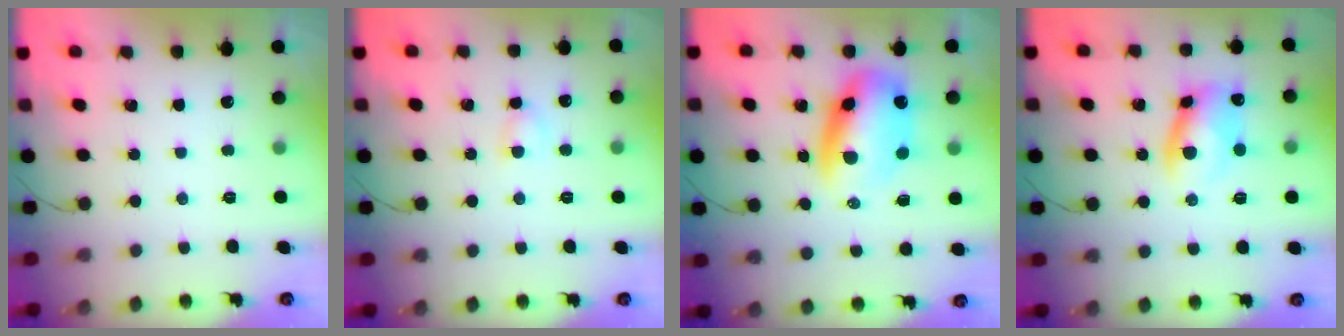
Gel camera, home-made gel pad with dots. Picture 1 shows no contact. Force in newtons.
{"total": 3.5, "press": 3.3, "slide": 1.1}
{"total": 13.1, "press": 12.7, "slide": 3.2}
{"total": 9.4, "press": 9.4, "slide": 0.8}